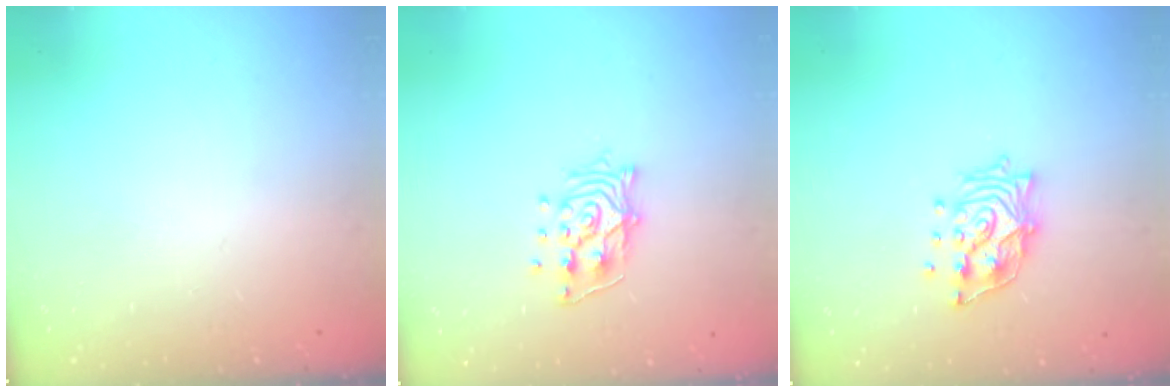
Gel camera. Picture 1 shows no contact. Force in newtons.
{"total": 11.7, "press": 11.6, "slide": 1.3}
{"total": 13.9, "press": 13.8, "slide": 1.4}